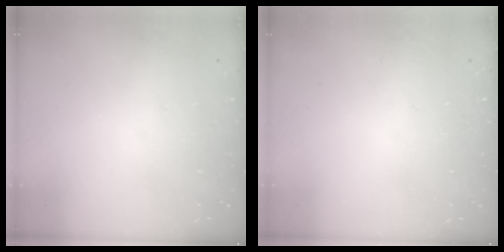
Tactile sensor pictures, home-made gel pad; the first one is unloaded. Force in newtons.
{"total": 0.0}